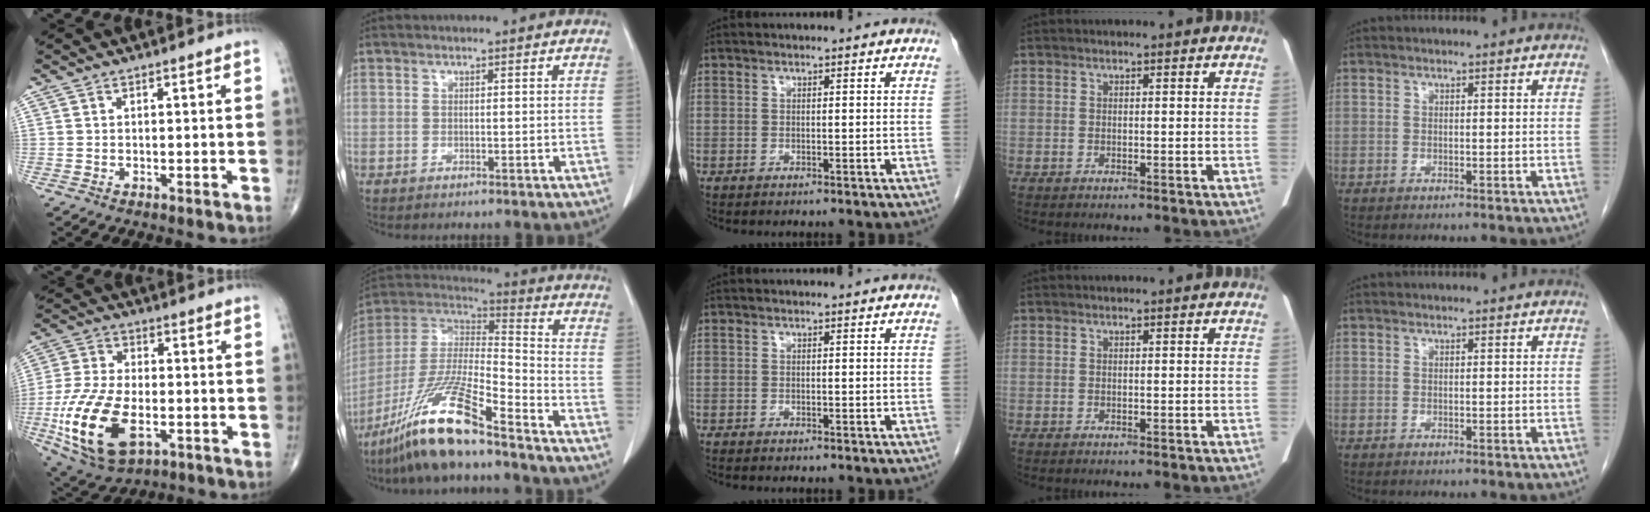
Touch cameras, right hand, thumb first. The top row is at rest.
{"thumb": {"total": 18.8, "force": [-5.5, 10.1, 14.9], "torque": [-0.308, 0.001, -0.089]}, "index": {"total": 17.2, "force": [-12.2, 1.6, 12.0], "torque": [-0.255, -0.022, -0.229]}, "middle": {"total": 0.8, "force": [-0.7, 0.1, 0.3], "torque": [-0.005, 0.000, -0.009]}}